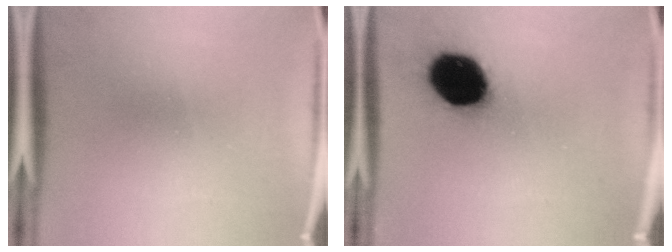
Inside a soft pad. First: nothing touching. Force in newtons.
{"total": 18.7}